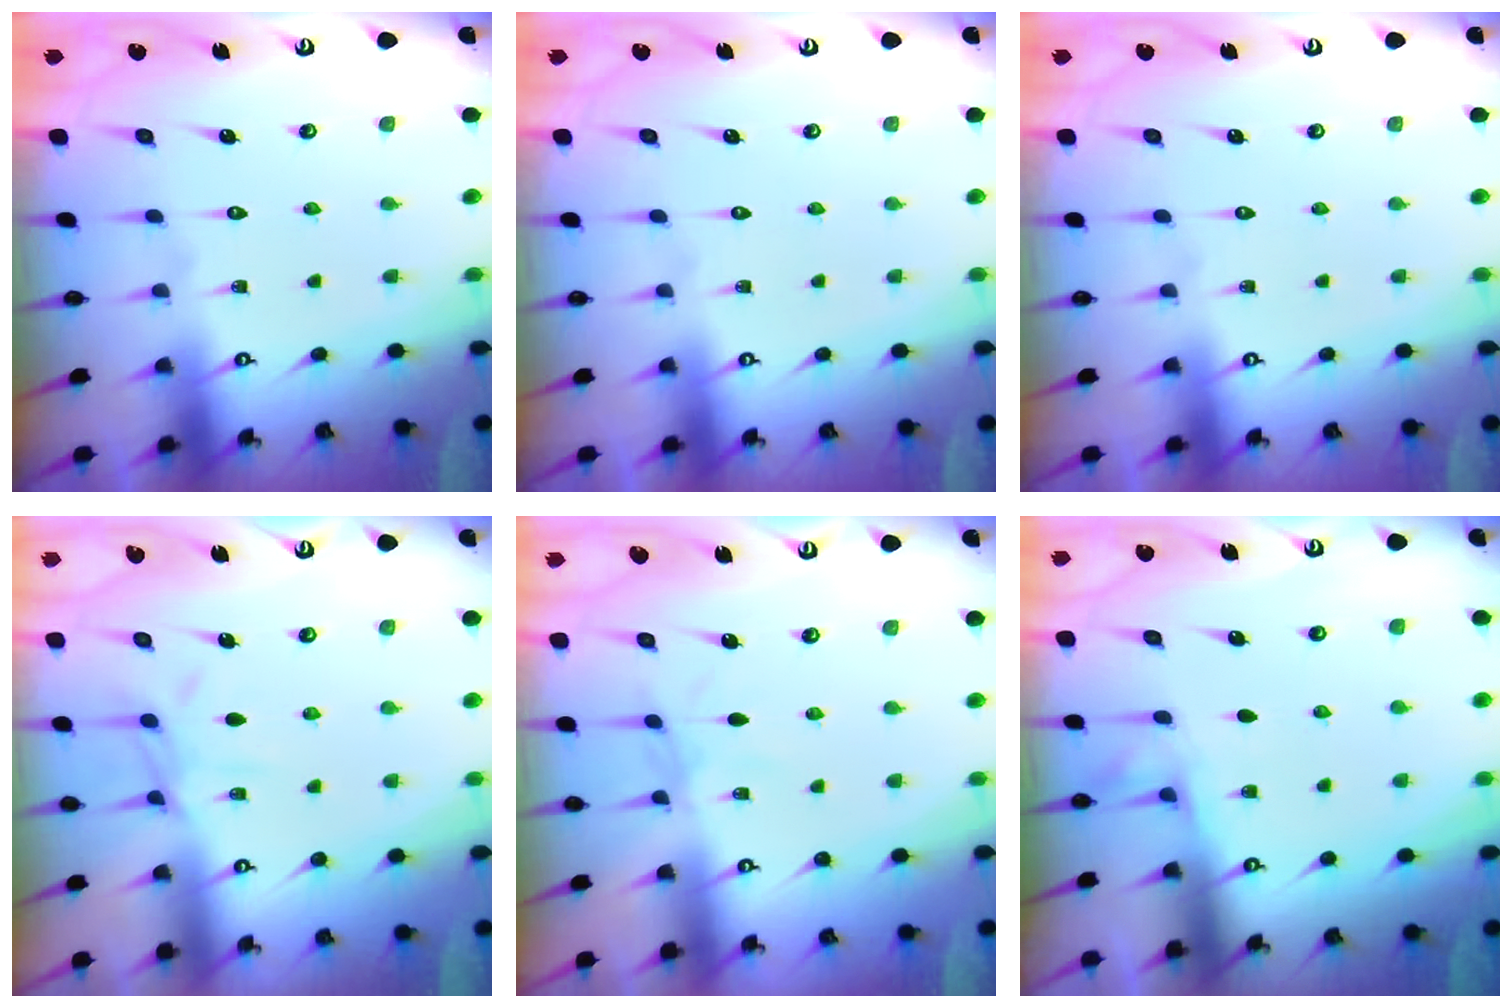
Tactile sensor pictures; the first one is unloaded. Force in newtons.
{"total": 0.0}
{"total": 0.0}
{"total": 7.0, "press": 6.9, "slide": 0.6}
{"total": 2.7, "press": 2.7, "slide": 0.4}
{"total": 2.7, "press": 2.5, "slide": 1.2}